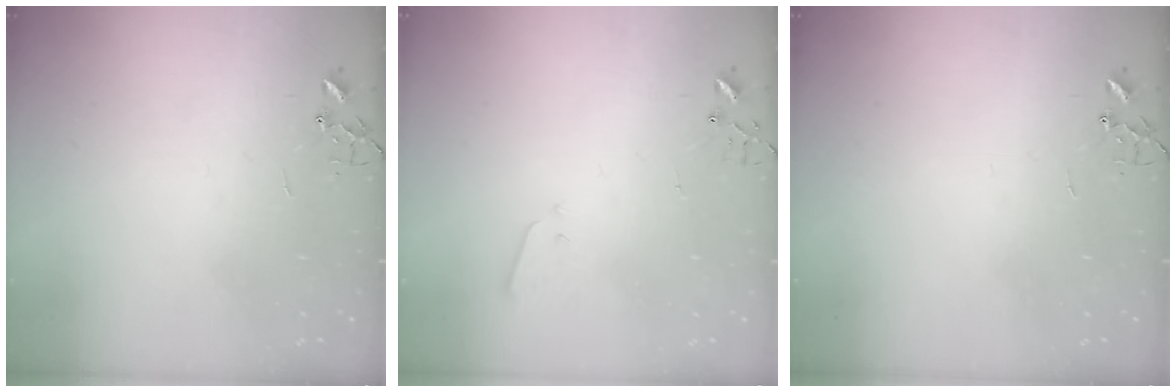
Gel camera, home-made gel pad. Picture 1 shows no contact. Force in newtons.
{"total": 2.1, "press": 2.1, "slide": 0.3}
{"total": 0.0}